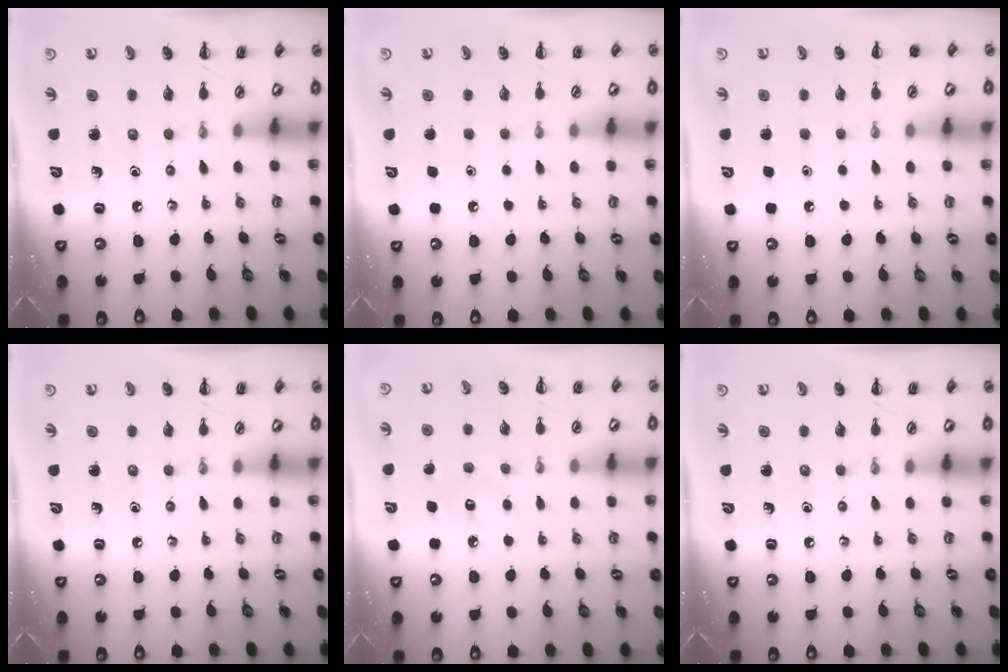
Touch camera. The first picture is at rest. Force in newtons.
{"total": 1.8, "press": 1.8, "slide": 0.1}
{"total": 1.6, "press": 1.6, "slide": 0.1}
{"total": 0.0}
{"total": 5.8, "press": 5.7, "slide": 1.5}
{"total": 0.0}